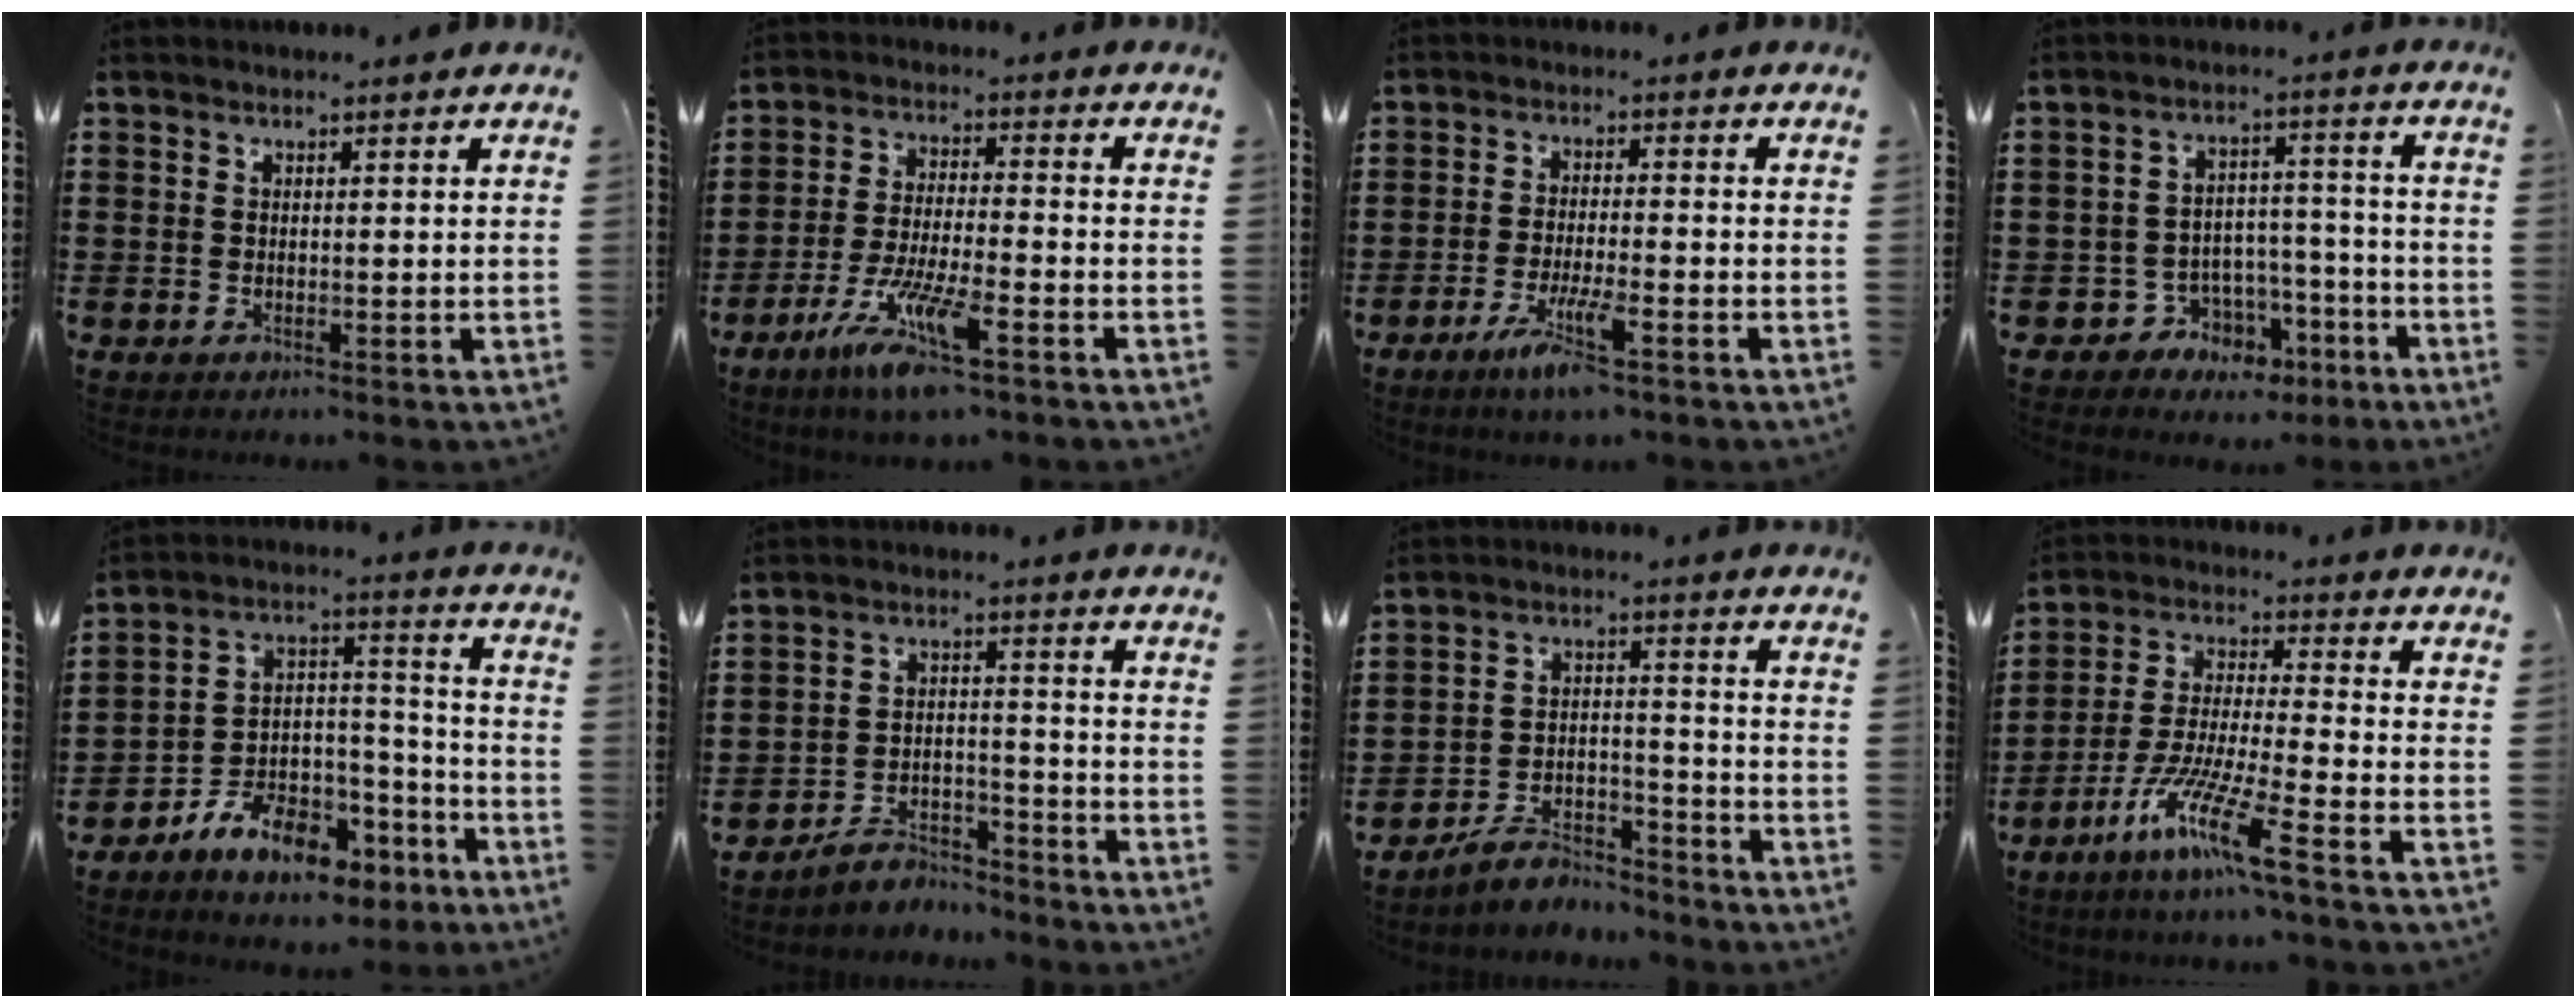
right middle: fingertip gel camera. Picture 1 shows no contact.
{"total": 9.5, "force": [-6.4, 1.0, 7.0], "torque": [-0.141, -0.010, -0.121]}
{"total": 5.9, "force": [-3.6, 0.4, 4.6], "torque": [-0.092, -0.013, -0.065]}
{"total": 4.9, "force": [-3.6, 3.3, 0.6], "torque": [-0.025, 0.013, -0.065]}
{"total": 9.6, "force": [-7.7, 4.3, 3.9], "torque": [-0.072, 0.030, -0.139]}
{"total": 5.3, "force": [-5.2, 0.9, 0.5], "torque": [-0.010, 0.009, -0.104]}
{"total": 6.8, "force": [-6.4, 1.6, 1.8], "torque": [-0.038, 0.009, -0.124]}
{"total": 10.5, "force": [-7.4, 0.3, 7.5], "torque": [-0.160, -0.012, -0.145]}